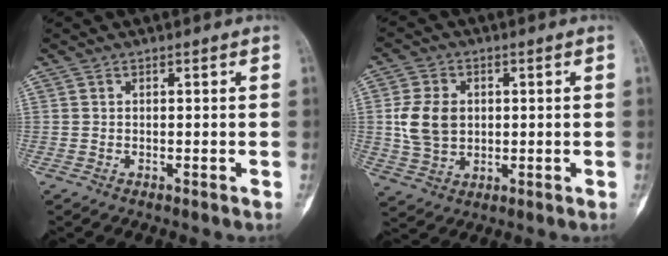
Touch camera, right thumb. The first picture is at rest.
{"total": 8.8, "force": [0.8, 6.7, 5.6], "torque": [-0.095, -0.002, 0.019]}